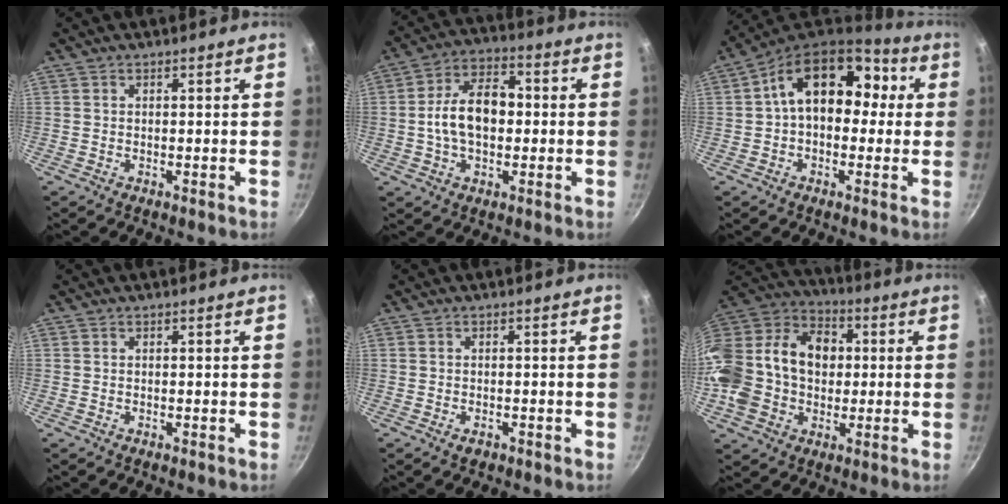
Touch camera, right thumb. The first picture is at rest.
{"total": 12.1, "force": [-0.2, 7.4, 9.6], "torque": [-0.161, 0.026, -0.009]}
{"total": 16.9, "force": [2.2, 10.9, 12.7], "torque": [-0.148, 0.050, 0.021]}
{"total": 0.0}
{"total": 1.2, "force": [-0.7, 0.7, 0.6], "torque": [-0.011, 0.005, -0.010]}
{"total": 24.6, "force": [-0.2, 18.3, 16.4], "torque": [-0.344, 0.038, 0.000]}